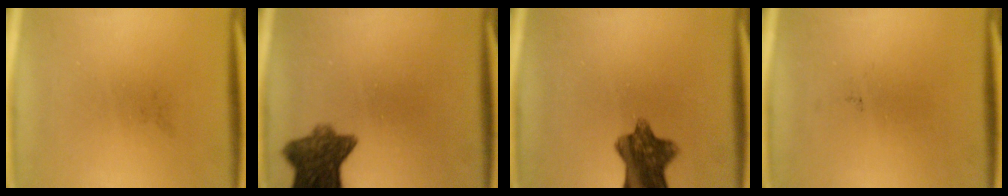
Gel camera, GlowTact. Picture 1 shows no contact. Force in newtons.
{"total": 8.6}
{"total": 8.9}
{"total": 0.0}